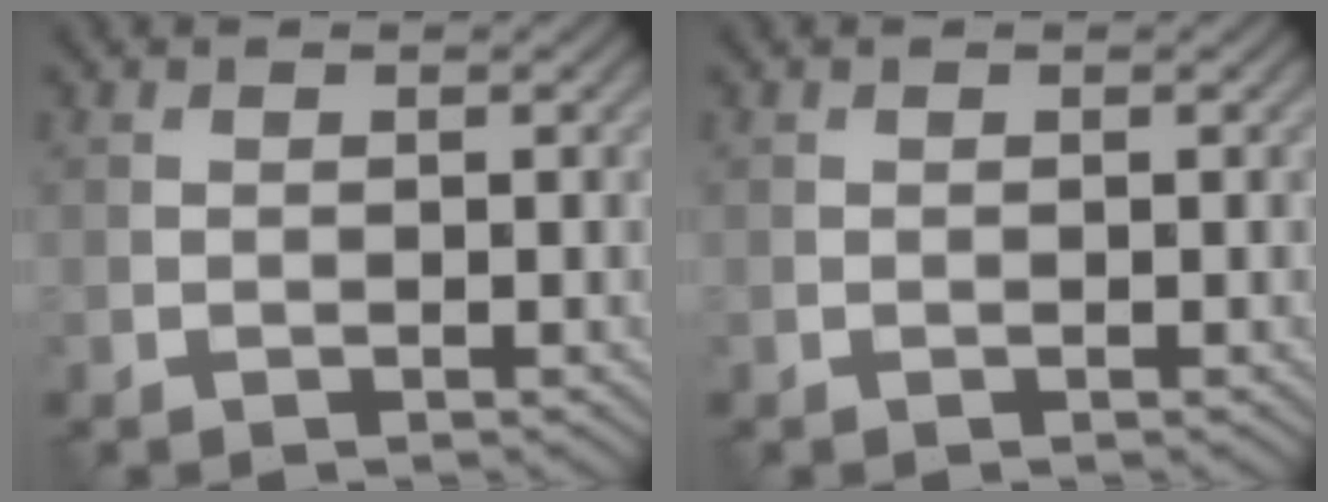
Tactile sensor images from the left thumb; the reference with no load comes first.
{"total": 0.0}